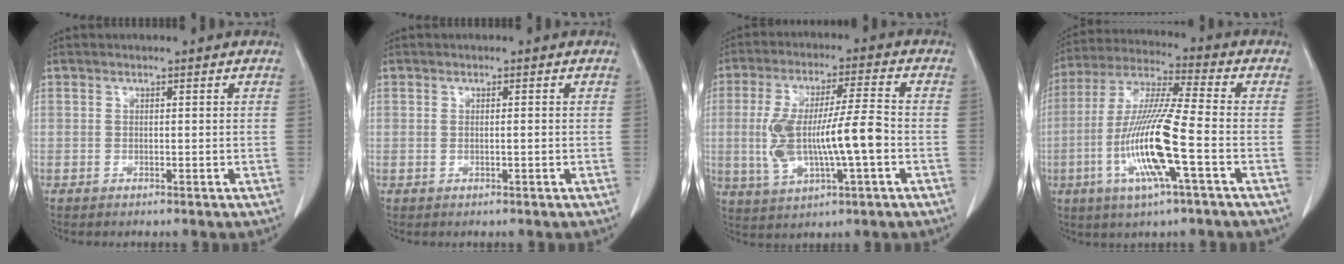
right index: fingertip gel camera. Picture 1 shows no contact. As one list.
[{"total": 1.2, "force": [-0.1, 0.5, 1.1], "torque": [-0.030, 0.005, 0.003]}, {"total": 13.3, "force": [-2.0, 2.6, 12.8], "torque": [-0.257, 0.014, -0.027]}, {"total": 15.4, "force": [-4.5, 0.8, 14.7], "torque": [-0.307, -0.011, -0.089]}]